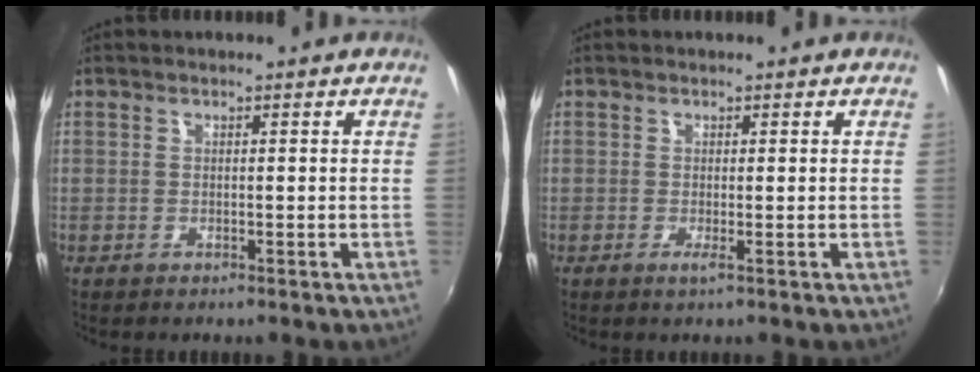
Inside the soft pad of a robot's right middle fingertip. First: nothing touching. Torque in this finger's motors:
{"motor_torque": [0.91, -0.77, 0.17, 0.03]}